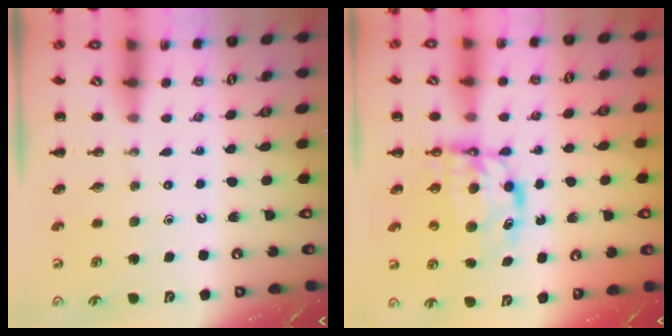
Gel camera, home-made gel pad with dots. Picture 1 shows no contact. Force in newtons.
{"total": 6.7, "press": 6.6, "slide": 0.9}